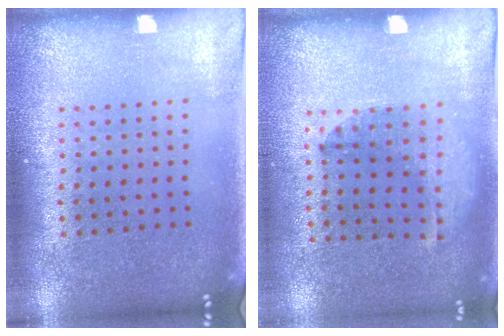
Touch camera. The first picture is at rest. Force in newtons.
{"total": 1.2, "press": 1.0, "slide": 0.7}